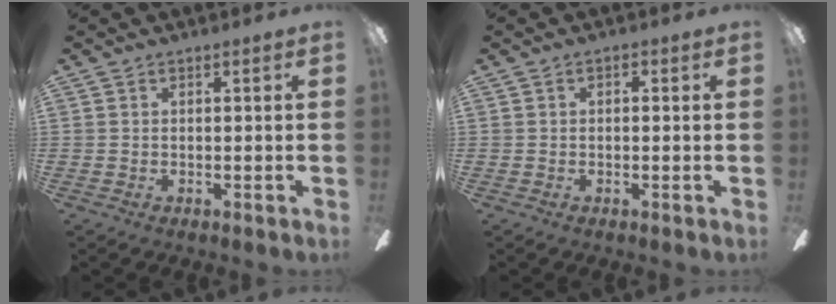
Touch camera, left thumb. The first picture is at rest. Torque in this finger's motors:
{"motor_torque": [-0.15, 0.00, 0.10, 0.03, -0.02]}